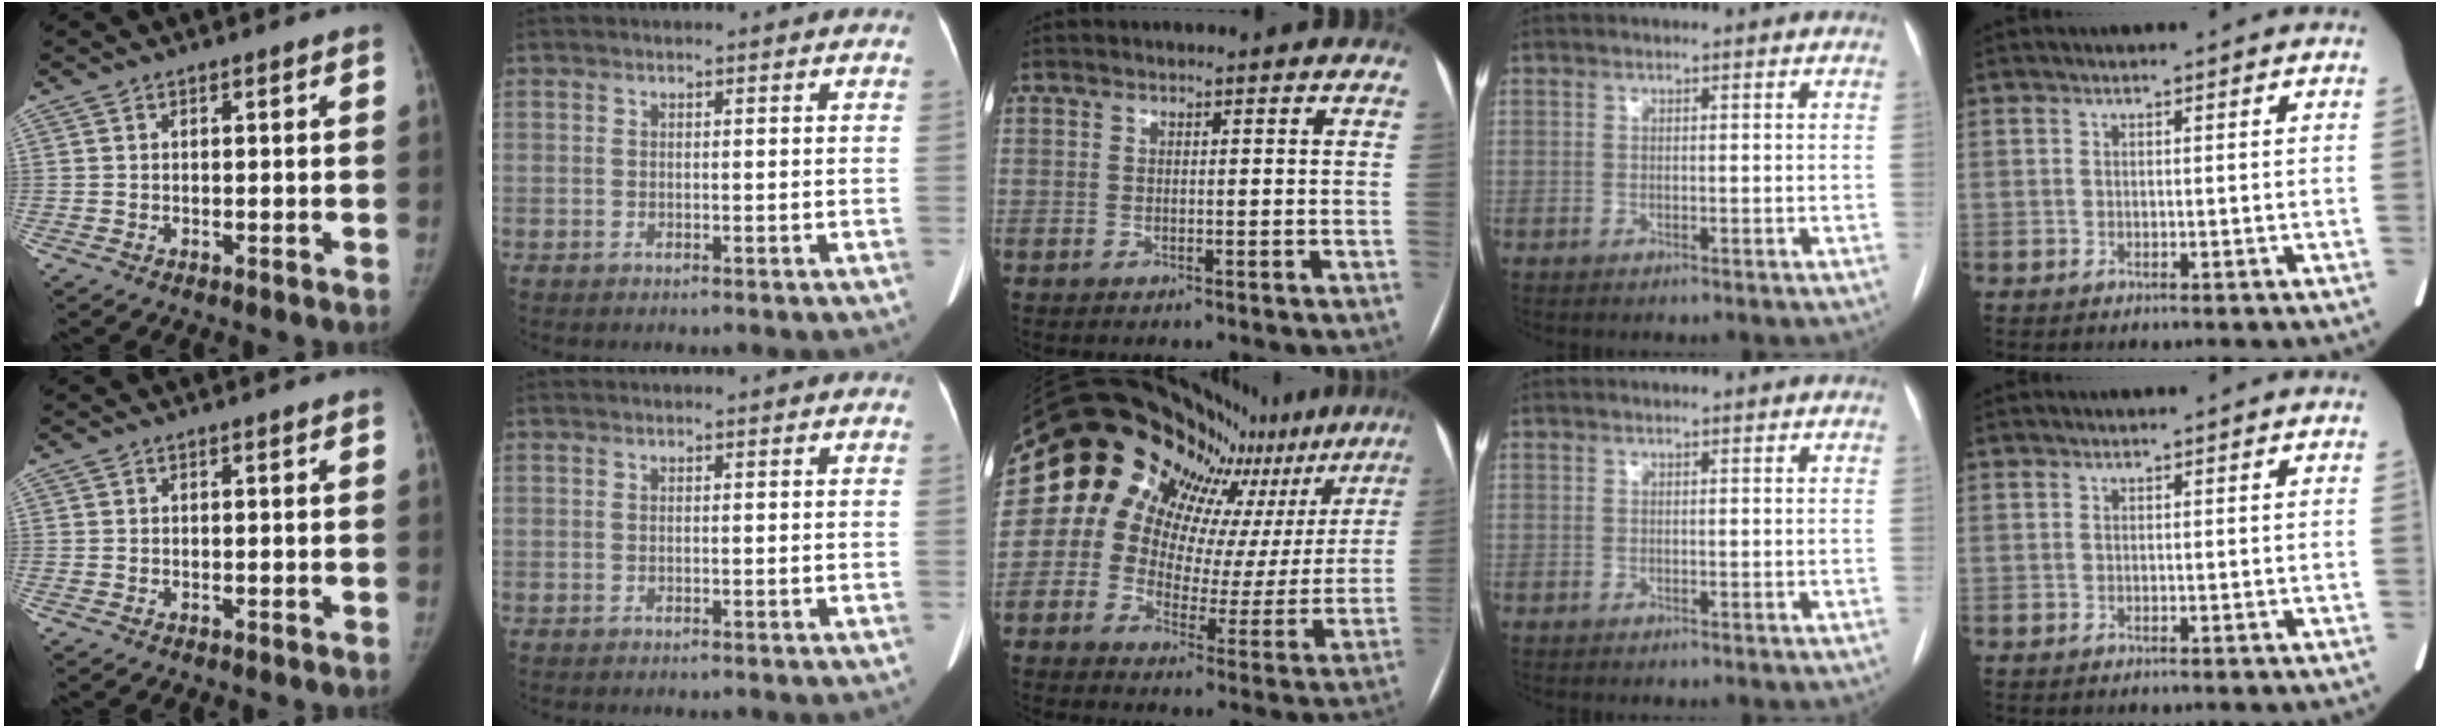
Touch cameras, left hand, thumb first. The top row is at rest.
{"middle": {"total": 19.6, "force": [15.9, 7.8, 8.4], "torque": [-0.126, -0.009, 0.184]}}